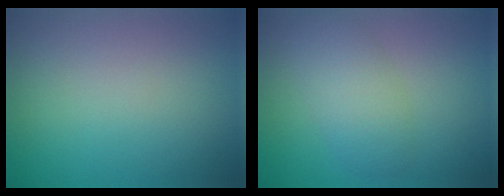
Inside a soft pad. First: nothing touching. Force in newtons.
{"total": 3.5, "press": 3.5, "slide": 0.4}